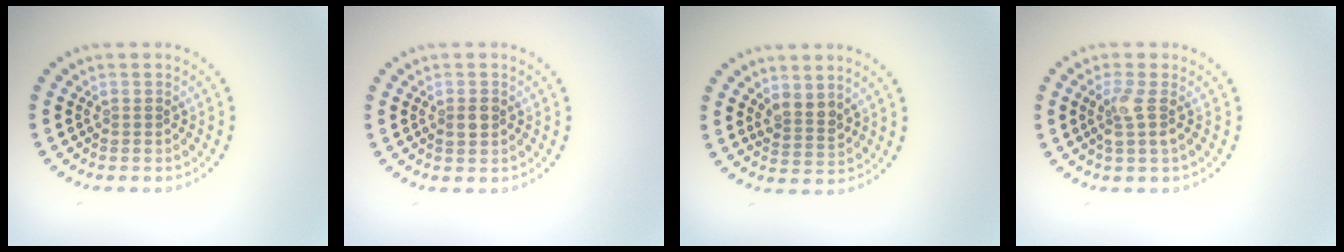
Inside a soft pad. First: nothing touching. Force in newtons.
{"total": 1.0, "press": 1.0, "slide": 0.1}
{"total": 2.1, "press": 1.7, "slide": 1.1}
{"total": 2.0, "press": 1.6, "slide": 1.2}